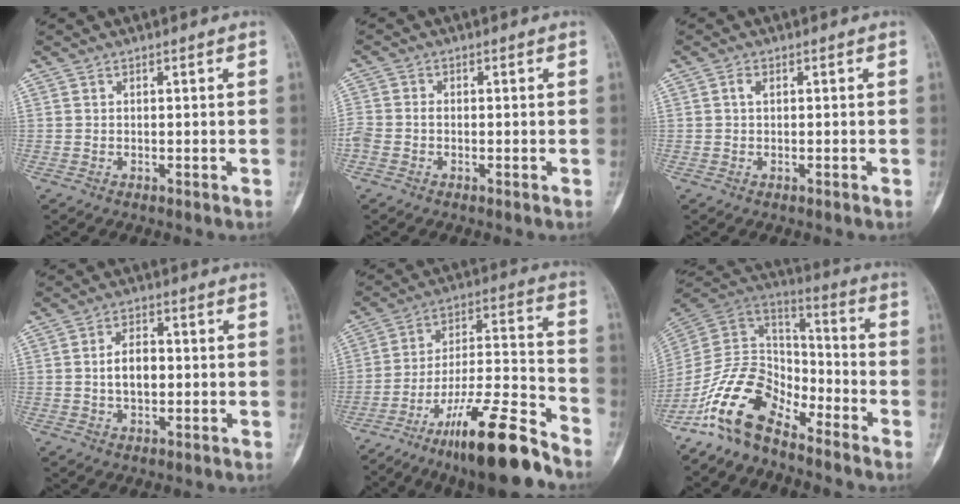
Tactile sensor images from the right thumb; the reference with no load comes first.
{"total": 3.8, "force": [-1.1, 2.8, 2.3], "torque": [-0.060, 0.009, -0.024]}
{"total": 1.1, "force": [0.0, 0.5, 0.9], "torque": [-0.019, 0.001, -0.003]}
{"total": 5.7, "force": [0.0, 3.4, 4.6], "torque": [-0.069, 0.010, -0.003]}
{"total": 19.2, "force": [-14.3, 2.8, 12.5], "torque": [-0.218, 0.083, -0.243]}
{"total": 14.2, "force": [-10.2, 6.8, 7.1], "torque": [-0.119, 0.089, -0.208]}